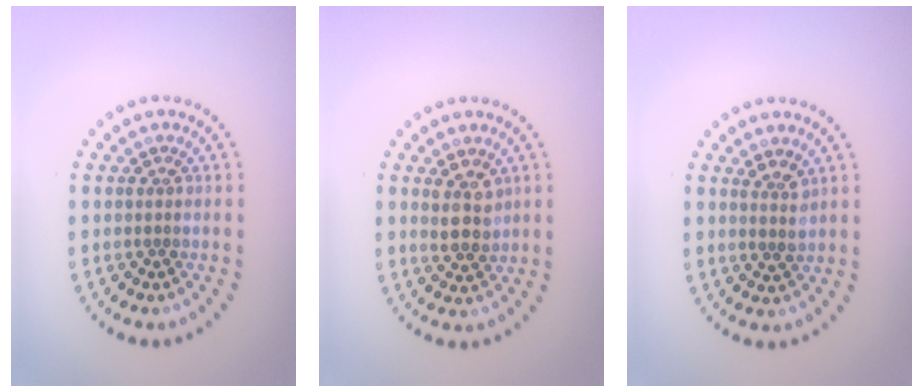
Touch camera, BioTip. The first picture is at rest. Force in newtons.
{"total": 2.6, "press": 2.4, "slide": 1.0}
{"total": 1.4, "press": 1.3, "slide": 0.5}